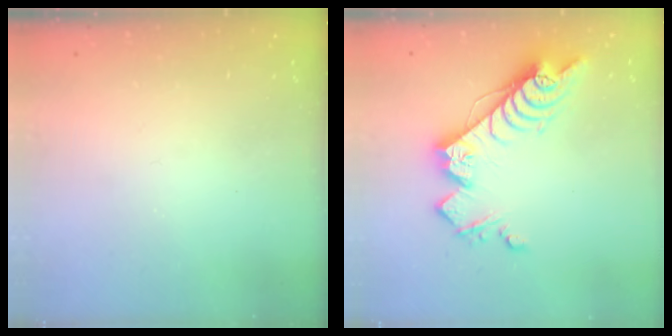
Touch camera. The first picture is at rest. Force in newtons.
{"total": 14.6, "press": 14.5, "slide": 1.0}